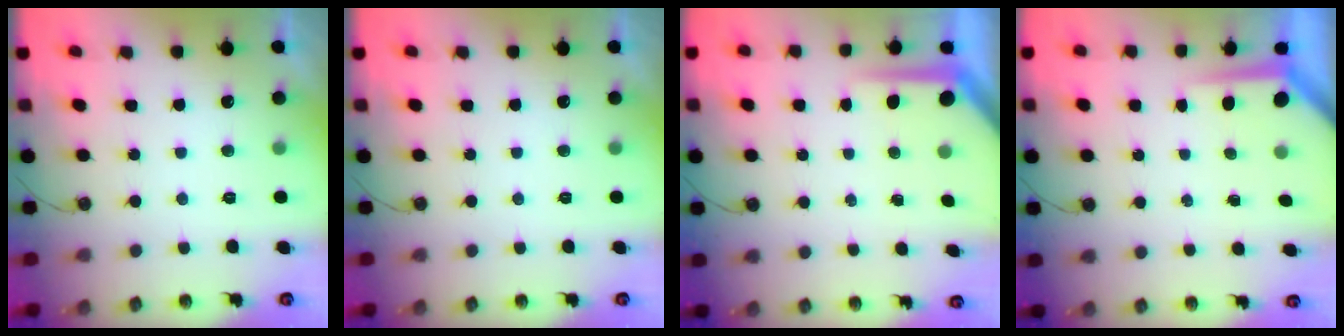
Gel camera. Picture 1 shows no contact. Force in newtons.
{"total": 0.0}
{"total": 5.2, "press": 5.2, "slide": 0.4}
{"total": 3.9, "press": 3.9, "slide": 0.2}